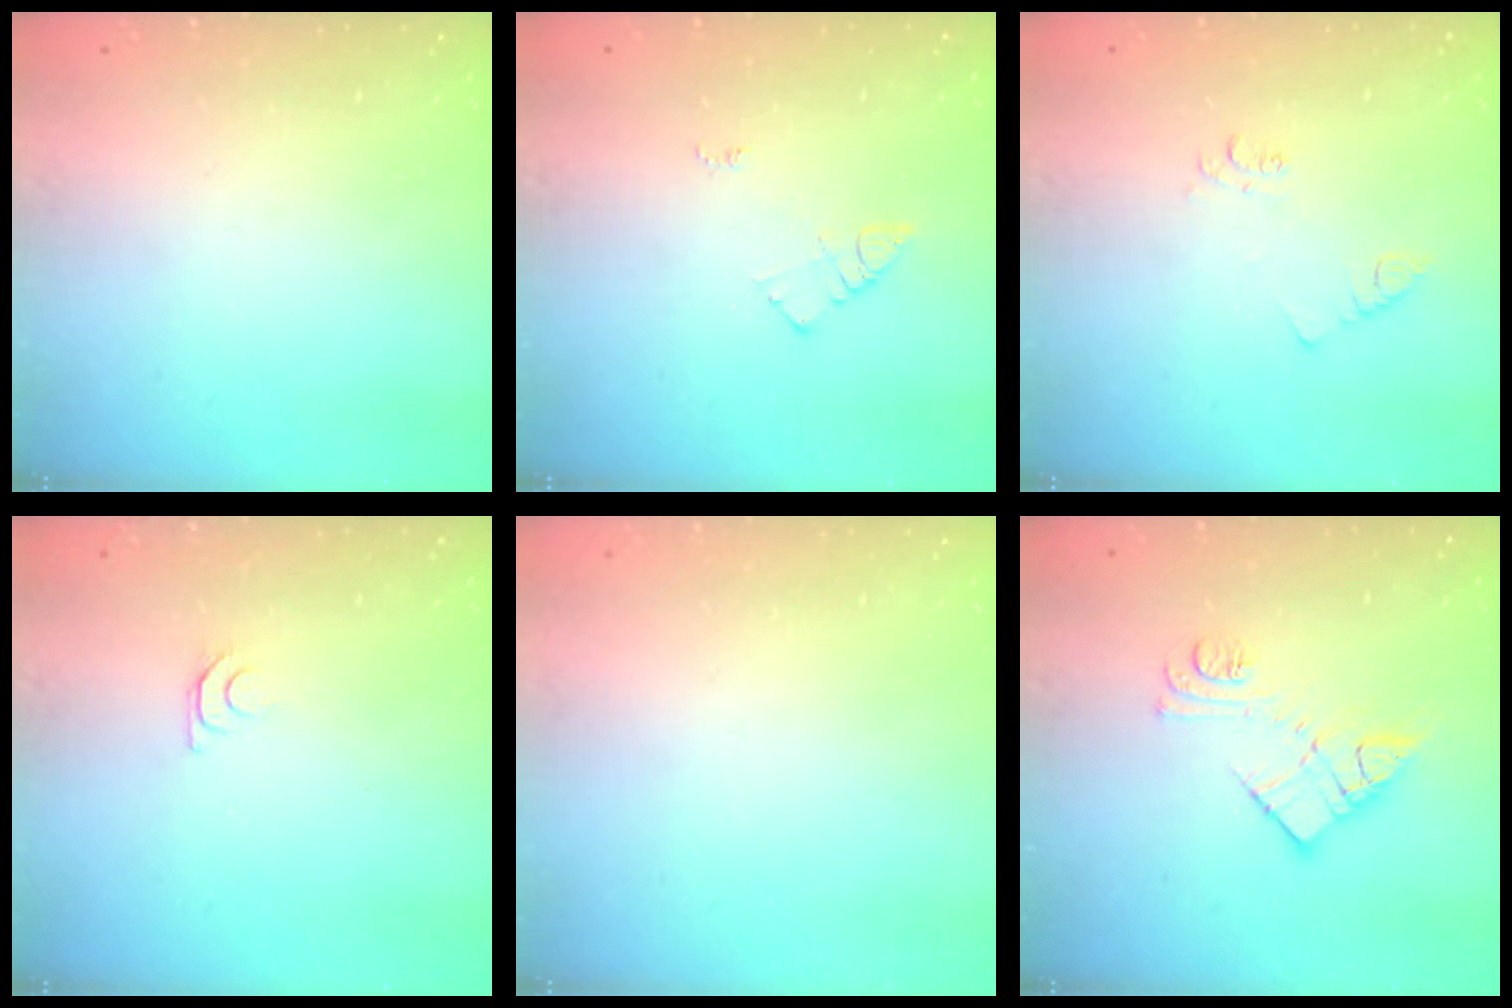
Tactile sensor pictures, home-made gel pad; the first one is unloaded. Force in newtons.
{"total": 6.3, "press": 6.3, "slide": 0.6}
{"total": 3.0, "press": 3.0, "slide": 0.5}
{"total": 5.9, "press": 5.8, "slide": 0.6}
{"total": 1.6, "press": 1.6, "slide": 0.1}
{"total": 12.4, "press": 12.4, "slide": 0.7}